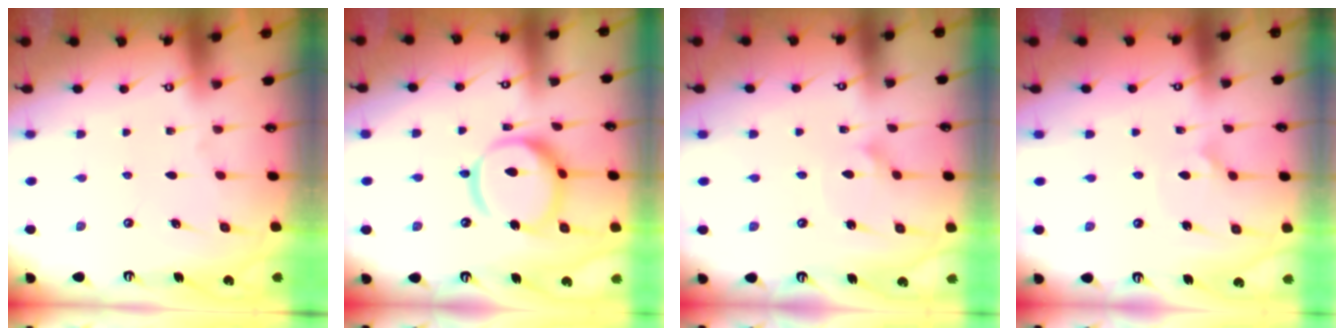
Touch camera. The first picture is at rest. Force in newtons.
{"total": 14.4, "press": 14.3, "slide": 1.5}
{"total": 1.5, "press": 1.5, "slide": 0.1}
{"total": 3.3, "press": 3.2, "slide": 0.3}